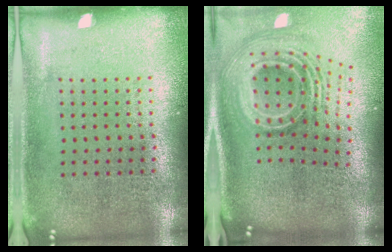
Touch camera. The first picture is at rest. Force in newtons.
{"total": 3.0, "press": 1.8, "slide": 2.4}